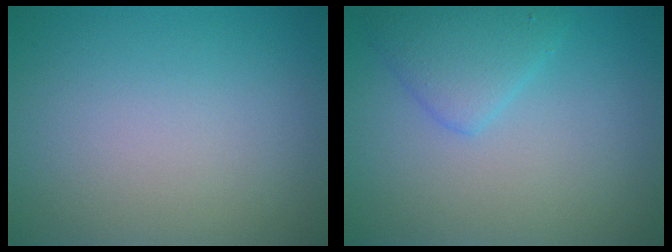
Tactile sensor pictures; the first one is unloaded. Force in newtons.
{"total": 2.8, "press": 2.8, "slide": 0.2}